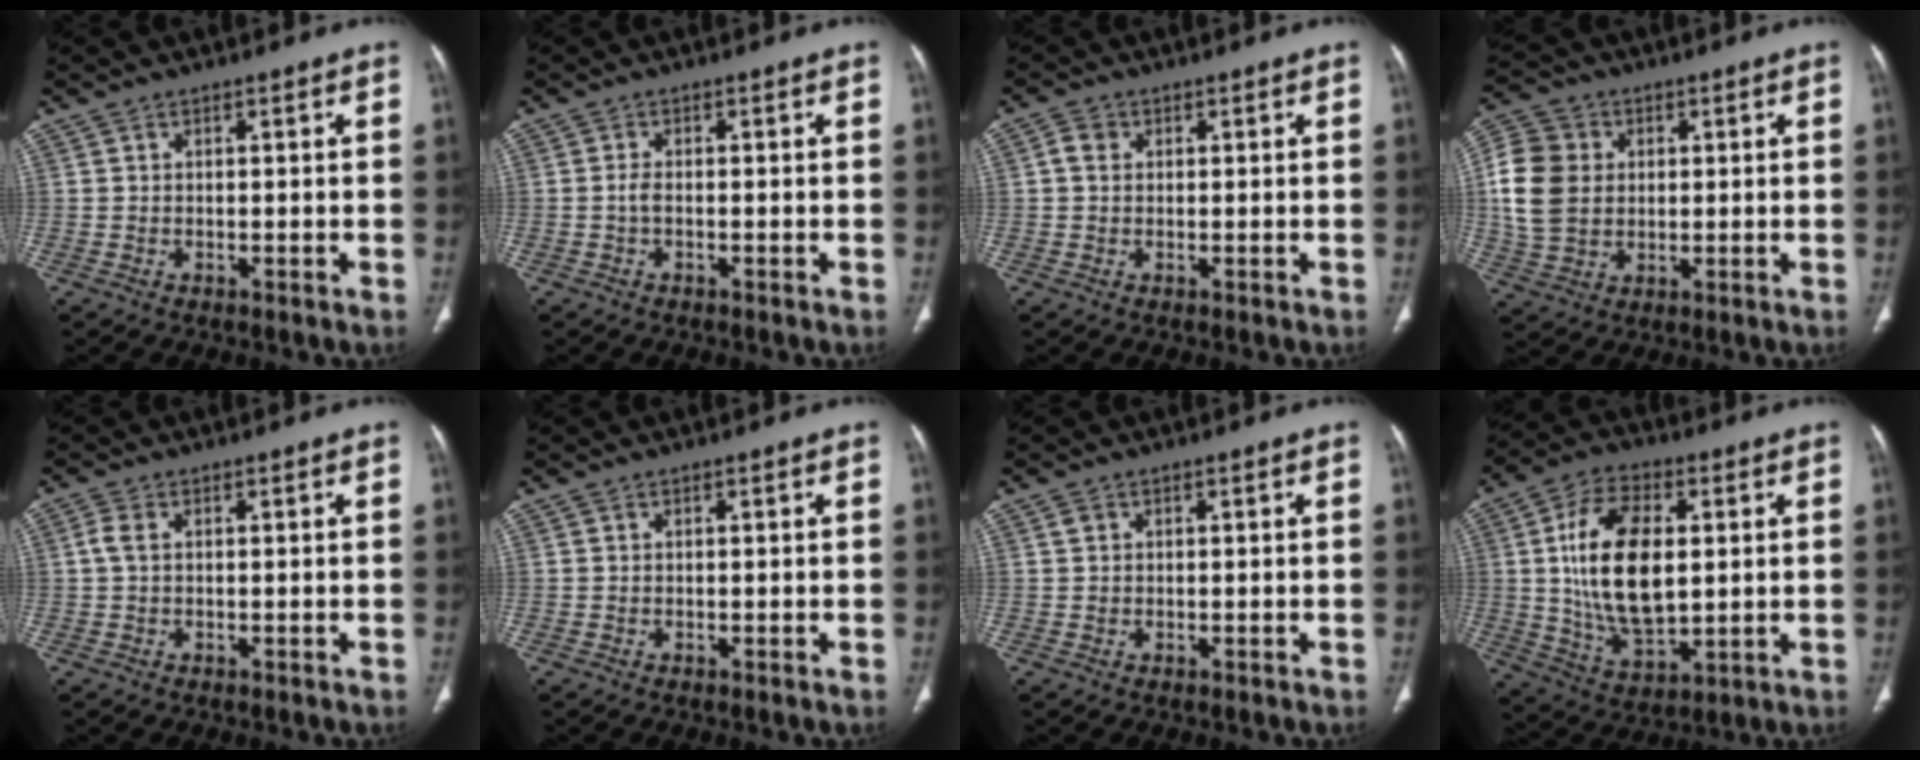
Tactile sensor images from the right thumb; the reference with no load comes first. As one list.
[{"total": 1.3, "force": [-0.3, 0.4, 1.1], "torque": [-0.026, 0.000, -0.009]}, {"total": 2.2, "force": [0.4, 1.9, 1.1], "torque": [-0.020, 0.003, 0.005]}, {"total": 12.5, "force": [1.5, 10.1, 7.2], "torque": [-0.136, 0.005, 0.028]}, {"total": 2.0, "force": [0.2, 1.2, 1.6], "torque": [-0.046, 0.004, 0.000]}, {"total": 0.0}, {"total": 1.1, "force": [0.3, 1.0, 0.4], "torque": [-0.004, 0.001, 0.006]}, {"total": 18.1, "force": [2.2, 10.0, 15.0], "torque": [-0.262, -0.009, 0.046]}]